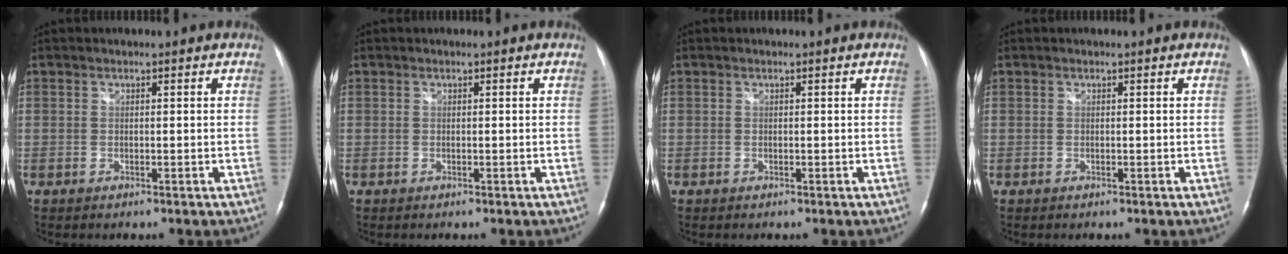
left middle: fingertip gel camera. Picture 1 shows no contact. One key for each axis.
{"total": 0.0}
{"total": 0.0}
{"total": 0.0}